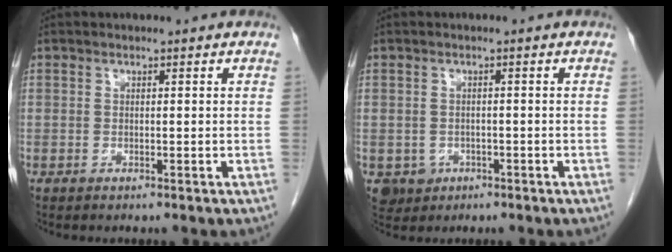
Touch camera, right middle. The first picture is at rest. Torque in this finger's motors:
{"motor_torque": [0.31, -0.06, 0.00, 0.00]}